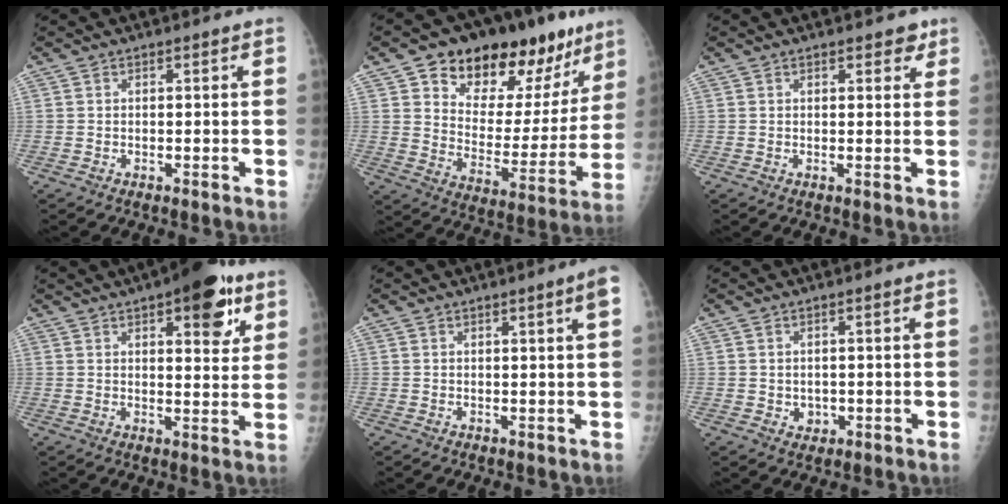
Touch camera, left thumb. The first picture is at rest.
{"total": 24.2, "force": [14.5, 12.6, 14.7], "torque": [-0.163, -0.042, 0.225]}
{"total": 2.8, "force": [1.8, 1.3, 1.6], "torque": [-0.001, -0.006, 0.020]}
{"total": 12.9, "force": [6.6, 5.0, 9.8], "torque": [-0.095, -0.022, 0.083]}
{"total": 3.3, "force": [1.3, -0.3, 3.0], "torque": [-0.042, -0.004, 0.019]}
{"total": 2.2, "force": [-0.2, 2.0, 1.1], "torque": [-0.006, 0.001, 0.004]}